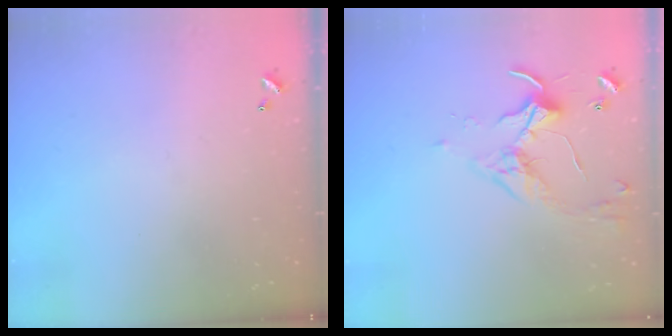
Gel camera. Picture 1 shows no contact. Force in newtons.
{"total": 3.6, "press": 3.5, "slide": 0.7}